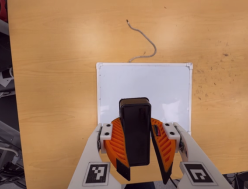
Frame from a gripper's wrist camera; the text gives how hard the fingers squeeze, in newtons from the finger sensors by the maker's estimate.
{"total": 10.8, "left": 10.1, "right": 11.6}